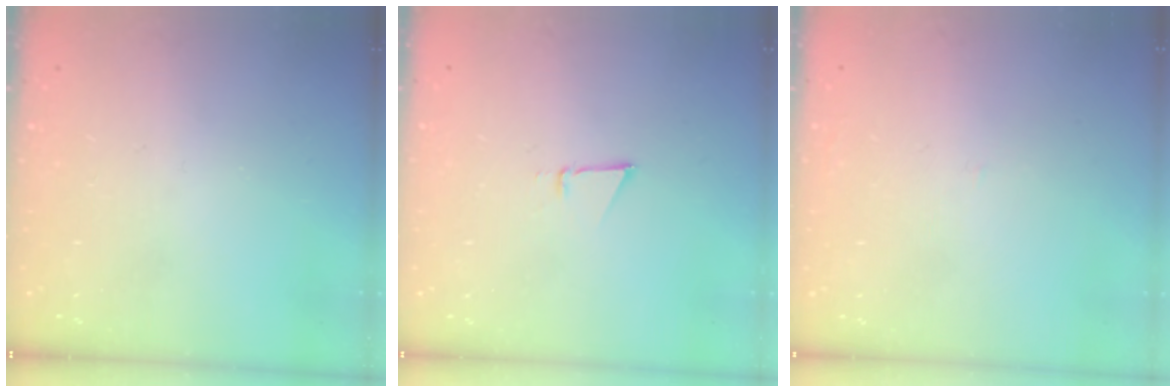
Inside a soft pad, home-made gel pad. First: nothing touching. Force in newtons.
{"total": 2.6, "press": 2.5, "slide": 0.8}
{"total": 0.9, "press": 0.9, "slide": 0.1}